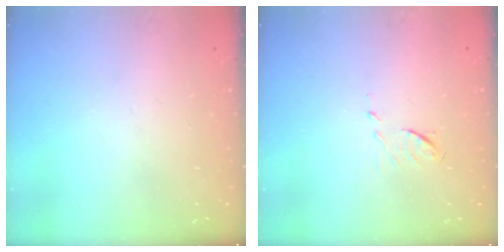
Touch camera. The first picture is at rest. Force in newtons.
{"total": 5.8, "press": 5.8, "slide": 0.8}